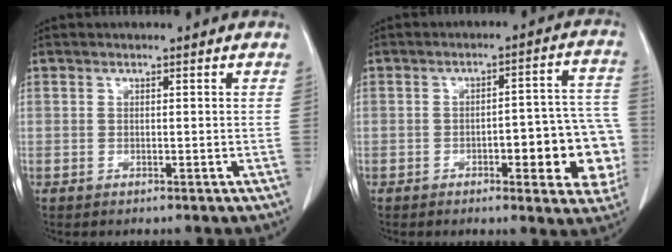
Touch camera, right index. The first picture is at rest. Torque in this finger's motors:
{"motor_torque": [0.84, 0.46, 0.35, 0.06]}